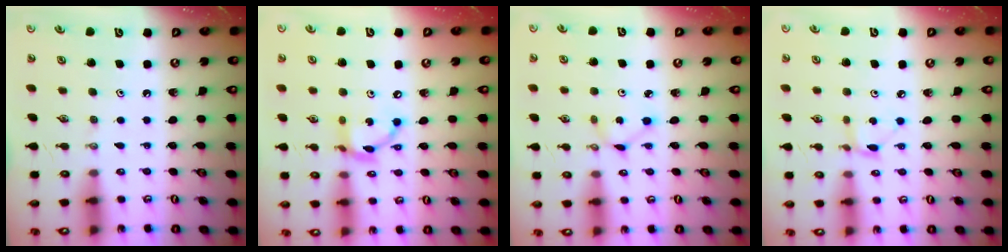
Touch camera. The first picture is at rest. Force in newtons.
{"total": 11.5, "press": 11.5, "slide": 0.8}
{"total": 2.8, "press": 2.8, "slide": 0.3}
{"total": 2.9, "press": 2.9, "slide": 0.3}